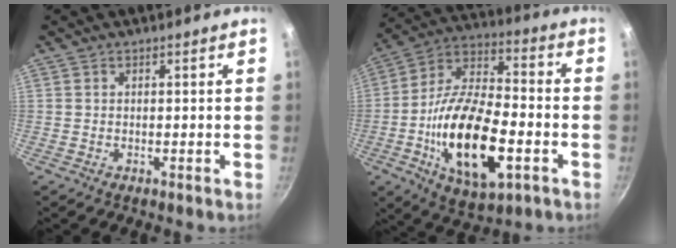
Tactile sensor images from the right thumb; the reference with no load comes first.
{"total": 22.3, "force": [-6.0, 10.3, 18.9], "torque": [-0.335, 0.024, -0.109]}